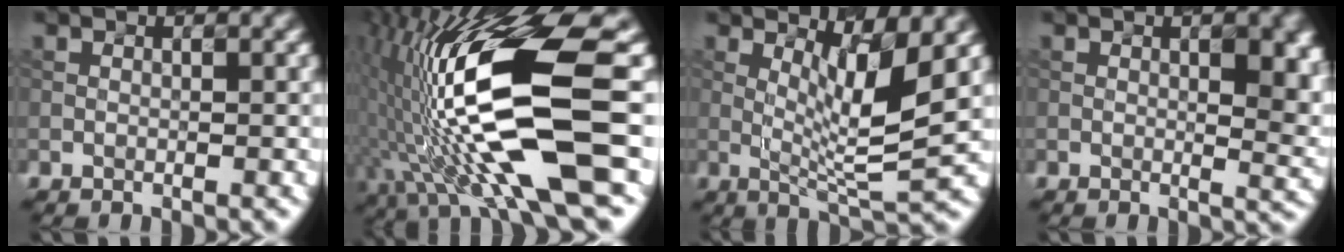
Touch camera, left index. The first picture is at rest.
{"total": 15.1, "force": [-0.9, 3.4, 14.7], "torque": [-0.275, 0.014, 0.005]}
{"total": 5.4, "force": [1.4, 0.9, 5.2], "torque": [-0.094, -0.013, 0.042]}
{"total": 6.5, "force": [1.7, 2.7, 5.7], "torque": [-0.038, 0.008, 0.032]}